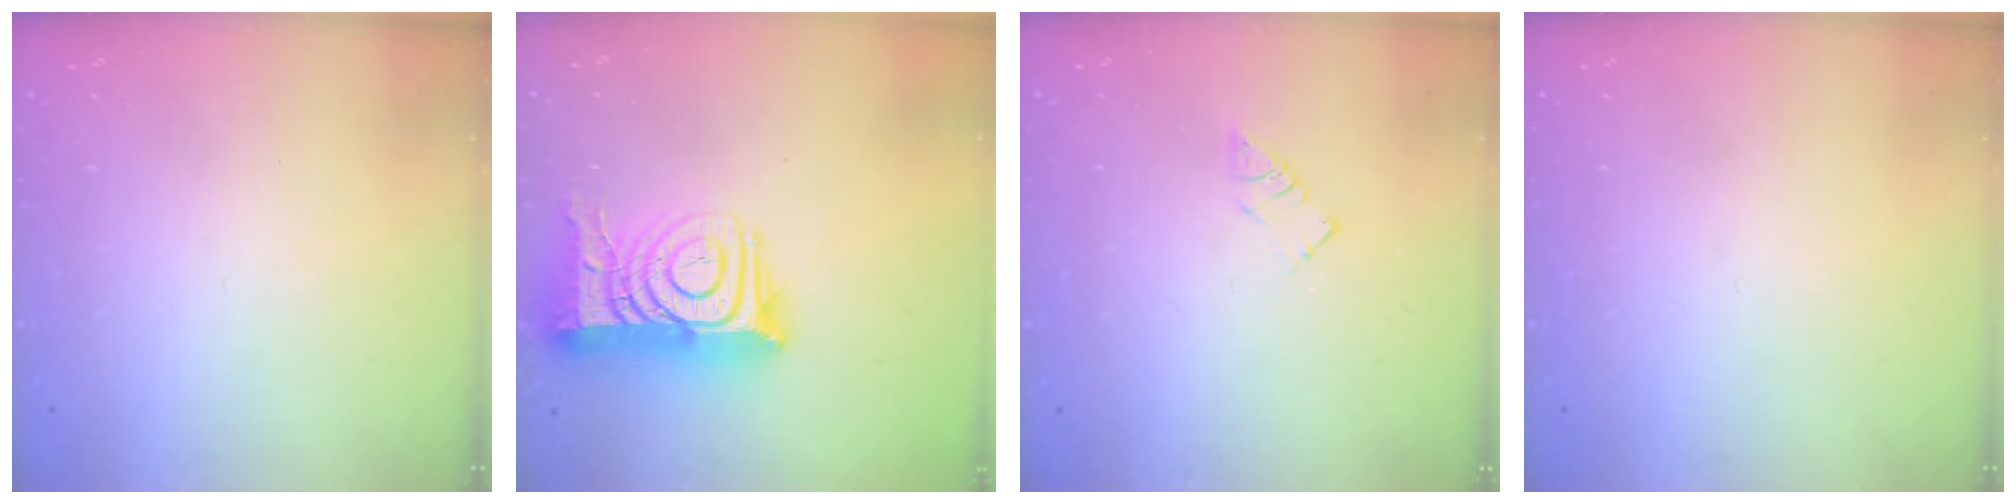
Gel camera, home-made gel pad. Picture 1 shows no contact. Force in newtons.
{"total": 18.1, "press": 18.0, "slide": 1.4}
{"total": 3.3, "press": 3.3, "slide": 0.3}
{"total": 0.0}